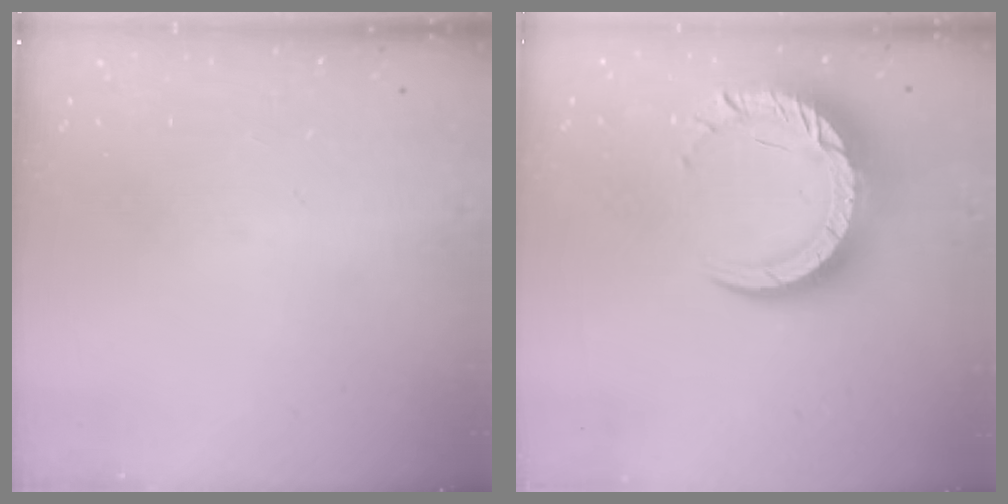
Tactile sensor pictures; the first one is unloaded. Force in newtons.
{"total": 15.7, "press": 15.6, "slide": 1.4}